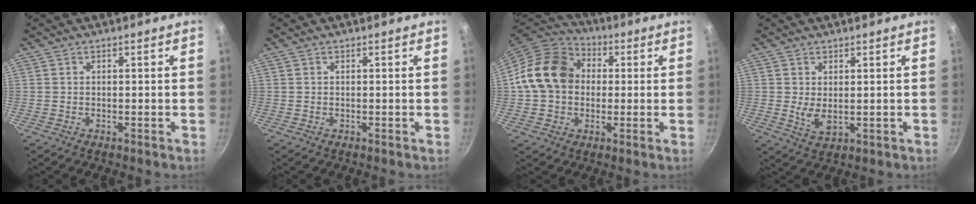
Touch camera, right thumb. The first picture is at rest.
{"total": 0.0}
{"total": 15.4, "force": [1.7, 12.4, 8.9], "torque": [-0.132, 0.028, 0.016]}
{"total": 3.7, "force": [0.6, 1.8, 3.2], "torque": [-0.056, -0.016, 0.018]}